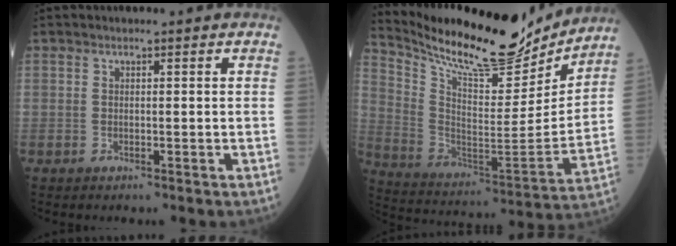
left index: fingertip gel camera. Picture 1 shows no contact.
{"total": 21.5, "force": [19.4, 4.1, 8.3], "torque": [-0.159, -0.043, 0.306]}